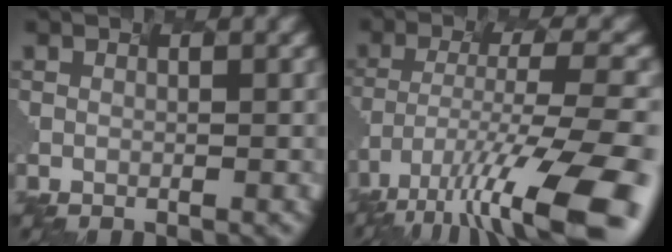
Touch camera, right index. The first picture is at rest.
{"total": 12.8, "force": [-9.2, 2.0, 8.6], "torque": [-0.185, -0.003, -0.128]}